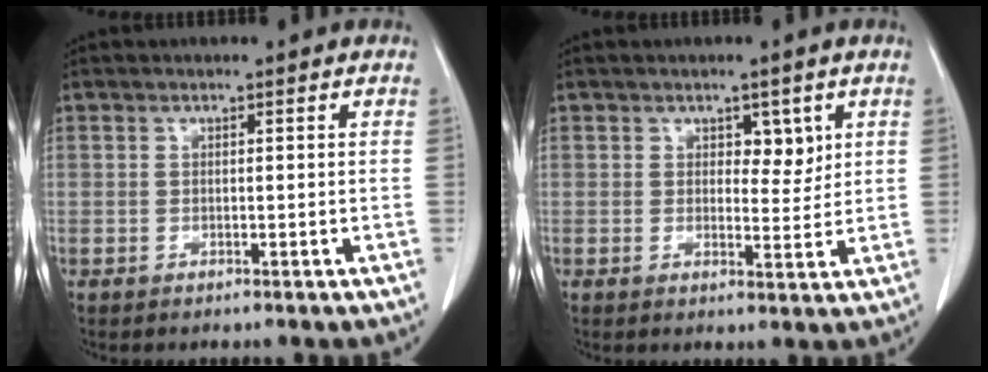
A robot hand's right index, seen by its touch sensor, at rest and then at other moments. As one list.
[{"total": 3.3, "force": [1.5, 1.9, 2.2], "torque": [-0.021, -0.004, 0.022]}]